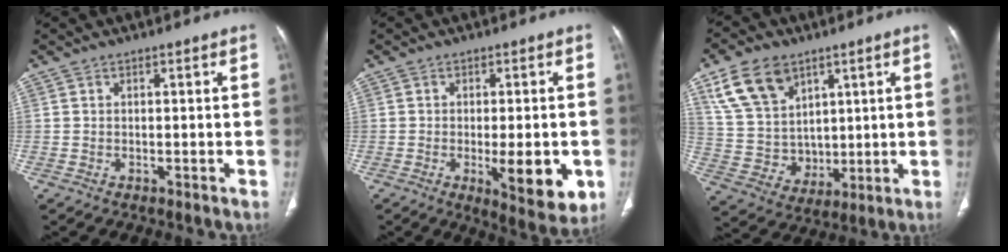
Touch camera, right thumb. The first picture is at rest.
{"total": 10.5, "force": [-2.6, 3.5, 9.5], "torque": [-0.115, -0.017, -0.029]}
{"total": 14.5, "force": [7.5, 10.2, 7.0], "torque": [-0.103, -0.031, 0.158]}